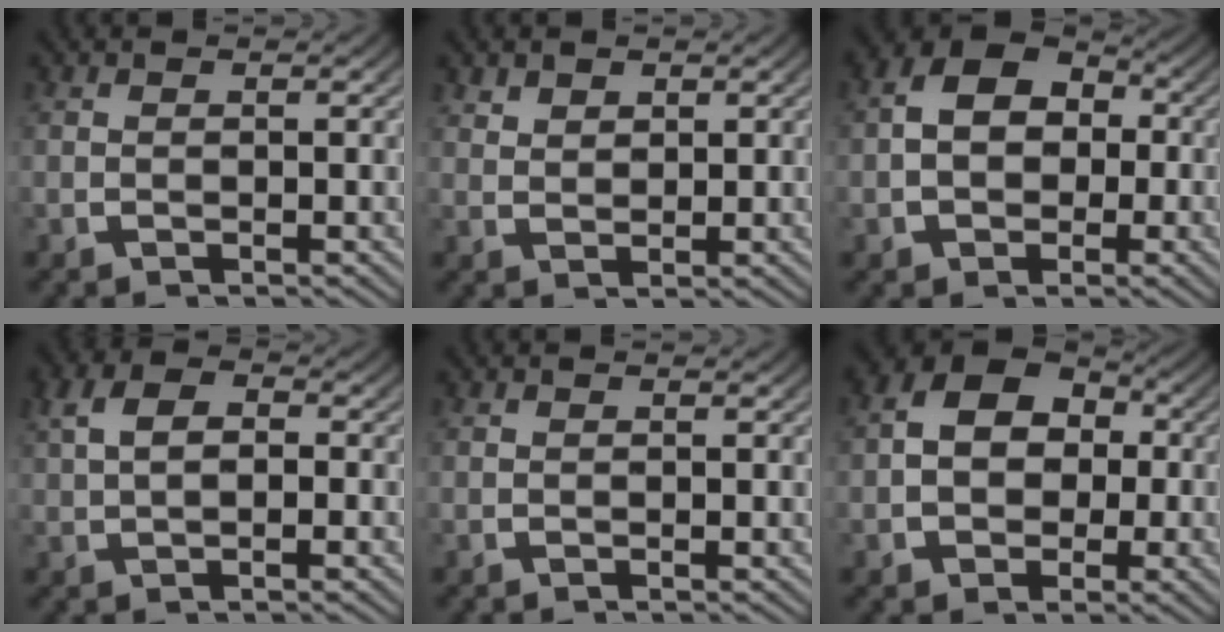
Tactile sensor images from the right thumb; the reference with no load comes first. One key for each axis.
{"total": 1.7, "fx": 1.3, "fy": 0.9, "fz": 0.6, "tx": -0.007, "ty": -0.003, "tz": 0.035}
{"total": 8.6, "fx": 1.1, "fy": 6.4, "fz": 5.6, "tx": -0.106, "ty": 0.008, "tz": 0.015}
{"total": 4.1, "fx": 0.9, "fy": 2.7, "fz": 2.9, "tx": -0.050, "ty": 0.008, "tz": 0.013}
{"total": 0.0}
{"total": 8.7, "fx": 0.9, "fy": 6.5, "fz": 5.8, "tx": -0.112, "ty": 0.001, "tz": 0.016}